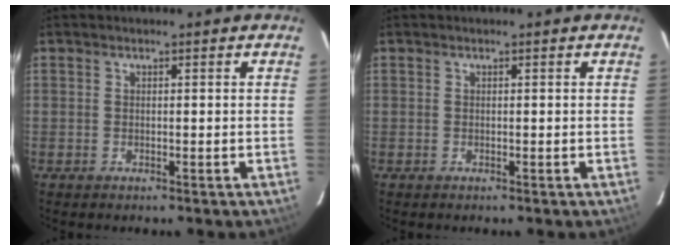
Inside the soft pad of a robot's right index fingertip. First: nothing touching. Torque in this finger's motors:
{"motor_torque": [0.00, 0.00, 0.02, 0.00]}